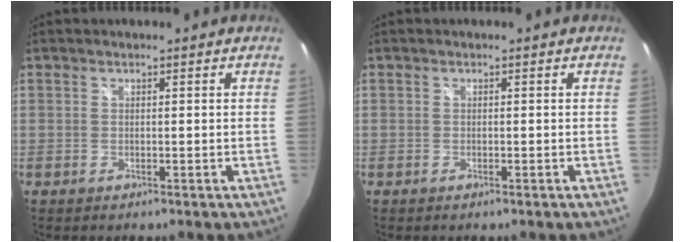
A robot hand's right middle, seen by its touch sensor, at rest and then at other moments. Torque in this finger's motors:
{"motor_torque": [1.97, -0.16, 0.07, 0.02]}